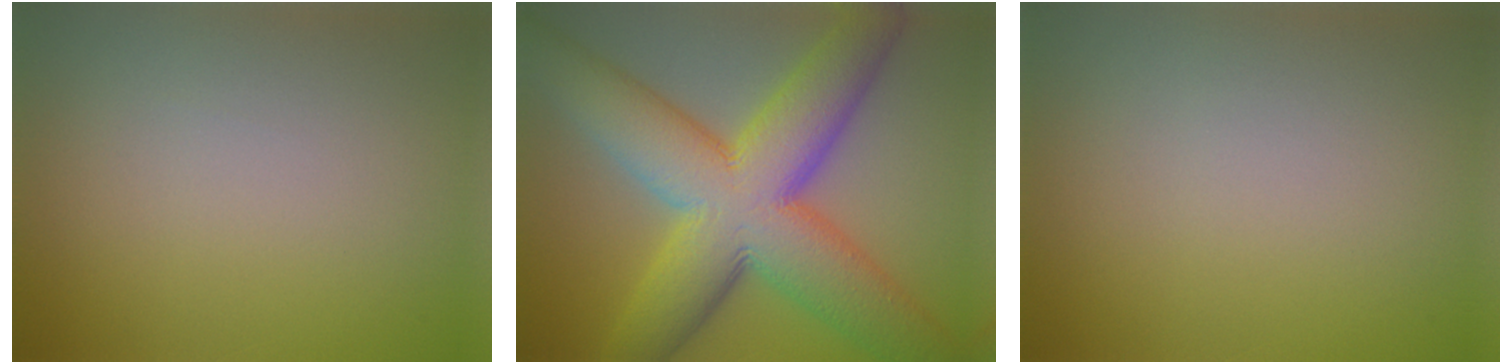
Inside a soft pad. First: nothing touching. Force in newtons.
{"total": 14.2, "press": 14.2, "slide": 0.3}
{"total": 0.0}